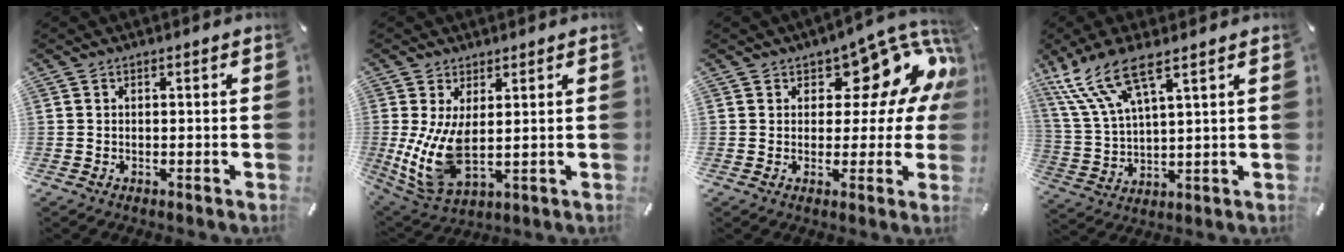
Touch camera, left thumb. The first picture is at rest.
{"total": 10.8, "force": [1.3, 5.5, 9.2], "torque": [-0.204, -0.023, 0.032]}
{"total": 13.0, "force": [8.3, 6.6, 7.6], "torque": [-0.086, -0.071, 0.136]}
{"total": 13.1, "force": [8.1, 4.0, 9.5], "torque": [-0.228, -0.031, 0.141]}